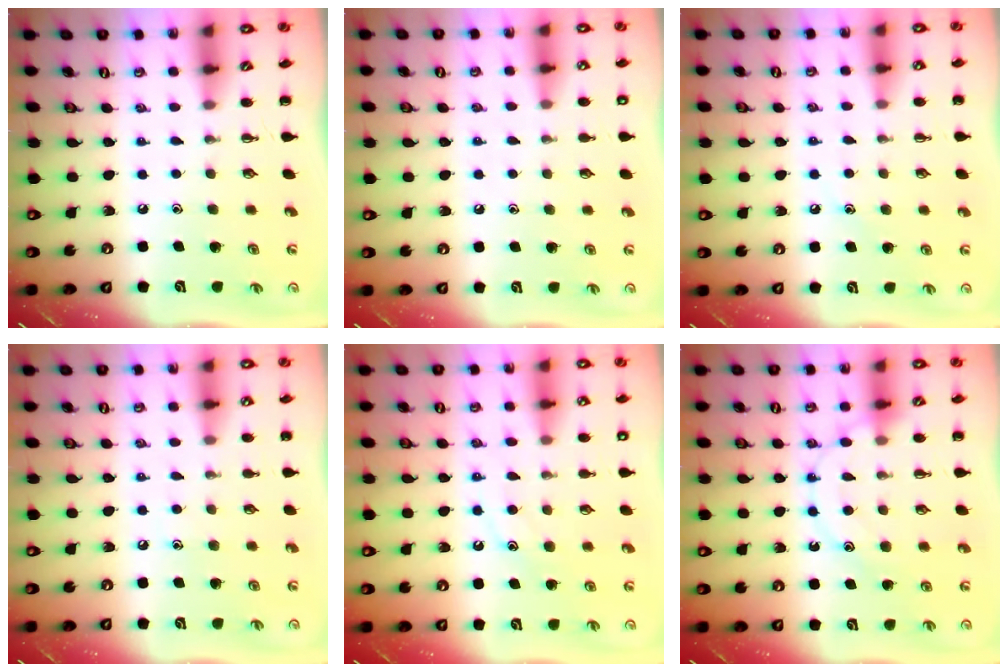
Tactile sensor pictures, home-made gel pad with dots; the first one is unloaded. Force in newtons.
{"total": 6.4, "press": 6.2, "slide": 1.7}
{"total": 8.4, "press": 8.2, "slide": 1.9}
{"total": 5.5, "press": 5.4, "slide": 1.5}
{"total": 10.4, "press": 10.3, "slide": 1.4}
{"total": 12.0, "press": 12.0, "slide": 0.9}